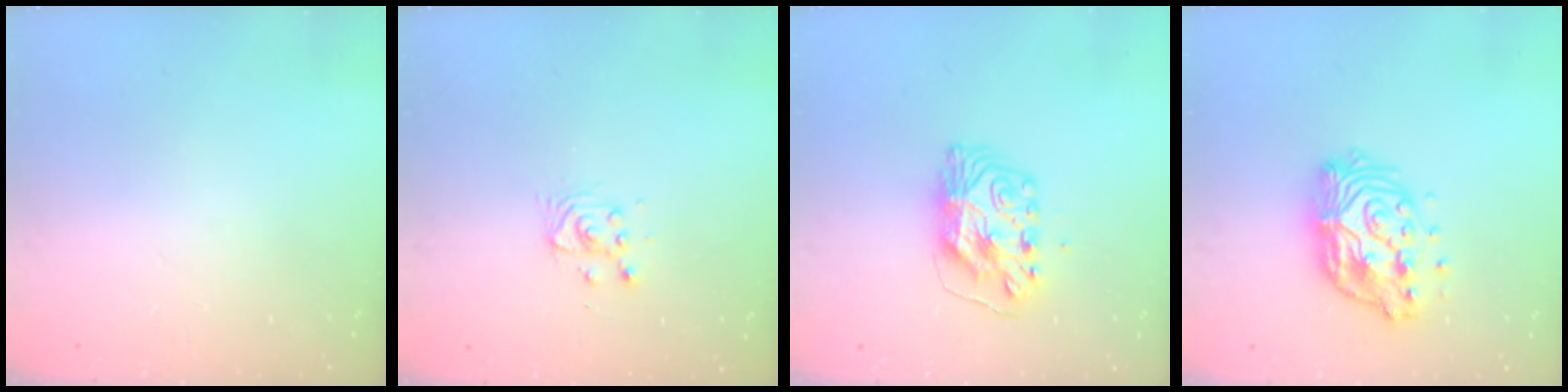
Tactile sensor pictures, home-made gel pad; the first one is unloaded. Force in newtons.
{"total": 3.5, "press": 3.5, "slide": 0.4}
{"total": 9.2, "press": 9.2, "slide": 0.9}
{"total": 14.1, "press": 14.1, "slide": 1.1}